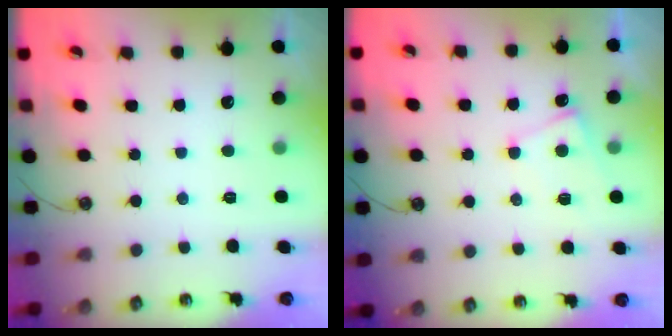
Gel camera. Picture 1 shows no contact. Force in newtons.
{"total": 2.6, "press": 2.5, "slide": 0.5}